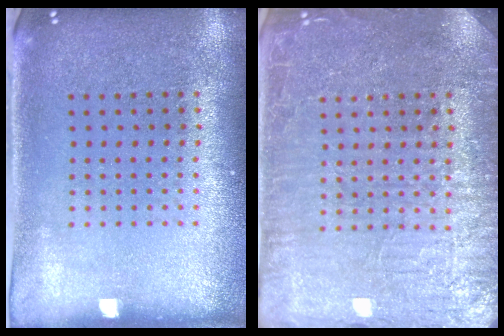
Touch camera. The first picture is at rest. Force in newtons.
{"total": 3.9, "press": 3.9, "slide": 0.6}